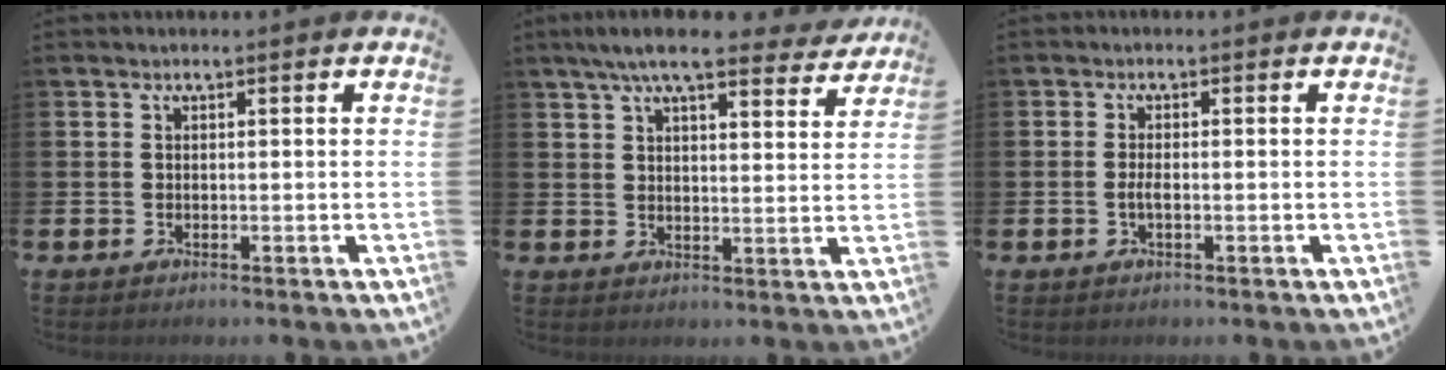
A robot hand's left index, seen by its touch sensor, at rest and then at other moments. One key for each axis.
{"total": 8.0, "fx": 7.1, "fy": 1.3, "fz": 3.4, "tx": -0.080, "ty": -0.024, "tz": 0.128}
{"total": 1.3, "fx": -0.4, "fy": 0.4, "fz": 1.2, "tx": -0.019, "ty": -0.001, "tz": -0.008}